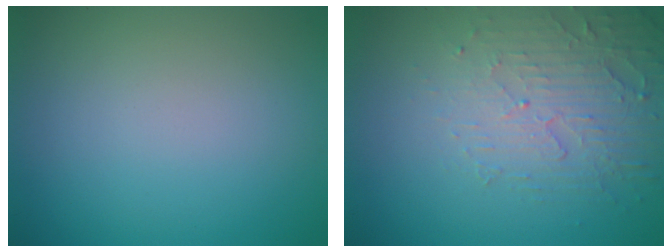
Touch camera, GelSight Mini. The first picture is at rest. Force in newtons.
{"total": 5.0, "press": 3.3, "slide": 3.8}